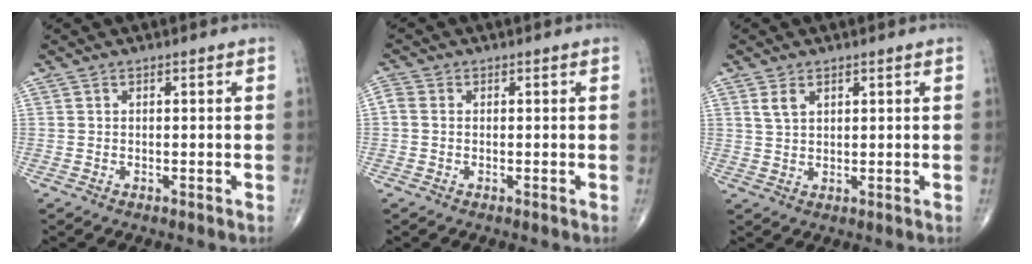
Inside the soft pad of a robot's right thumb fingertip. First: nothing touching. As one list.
[{"total": 1.8, "force": [0.0, 1.4, 1.0], "torque": [-0.023, 0.003, -0.005]}, {"total": 3.0, "force": [1.6, 1.8, 1.9], "torque": [-0.034, -0.003, 0.036]}]